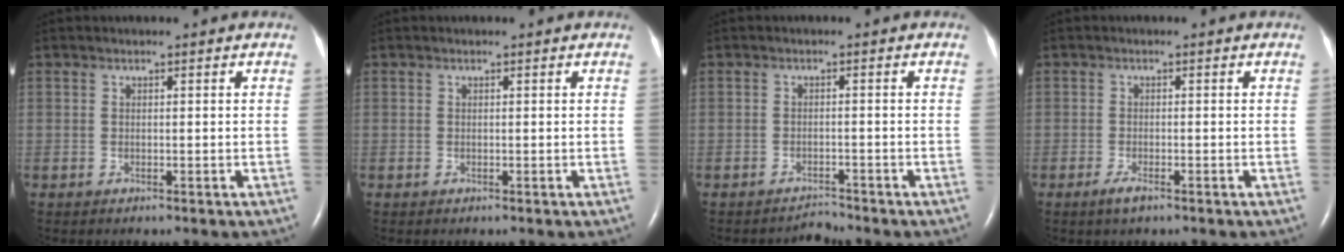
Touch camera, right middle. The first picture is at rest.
{"total": 0.0}
{"total": 1.7, "force": [-1.6, -0.2, -0.6], "torque": [0.011, -0.010, -0.023]}
{"total": 1.9, "force": [-1.3, 0.4, 1.4], "torque": [-0.035, -0.004, -0.024]}